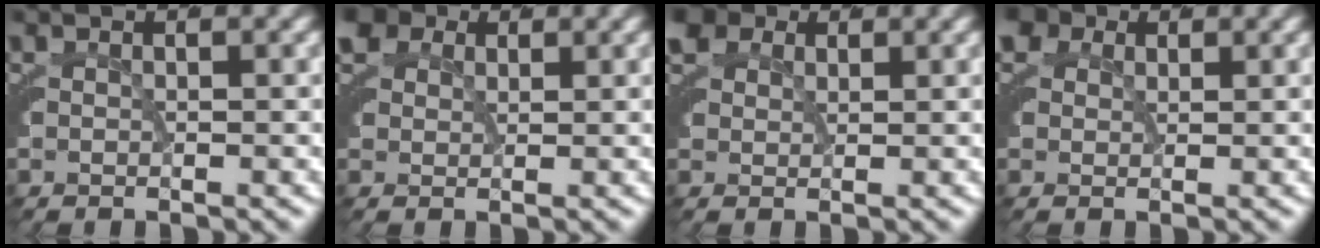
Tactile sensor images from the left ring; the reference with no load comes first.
{"total": 3.6, "force": [2.0, 2.6, 1.5], "torque": [-0.052, -0.005, 0.034]}
{"total": 2.8, "force": [1.8, 1.9, 1.1], "torque": [-0.040, -0.002, 0.031]}
{"total": 3.7, "force": [1.6, 3.0, 1.5], "torque": [-0.051, -0.008, 0.026]}